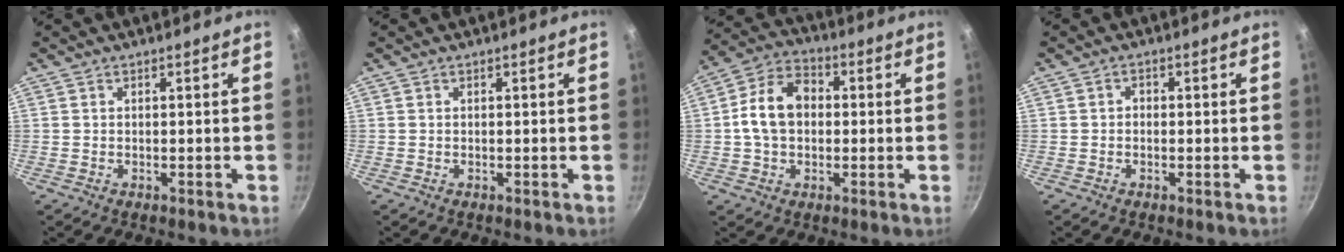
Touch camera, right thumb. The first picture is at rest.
{"total": 0.0}
{"total": 11.2, "force": [0.3, 8.1, 7.6], "torque": [-0.114, 0.028, -0.009]}
{"total": 1.3, "force": [-0.2, 1.1, 0.7], "torque": [-0.011, 0.007, -0.004]}